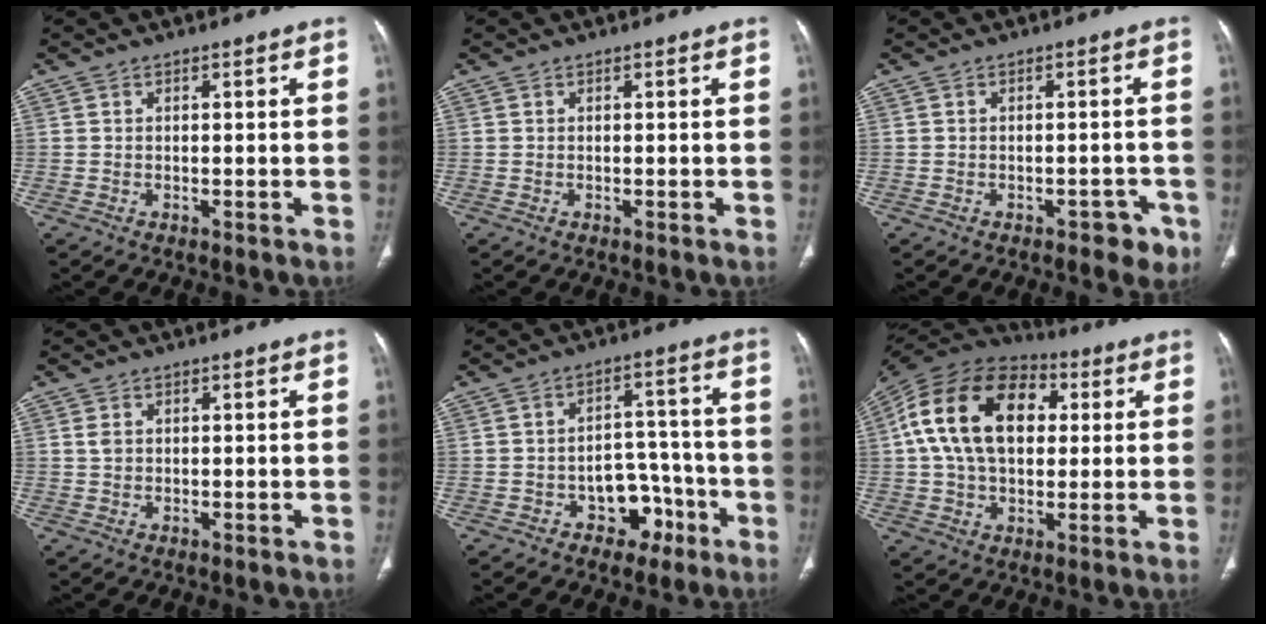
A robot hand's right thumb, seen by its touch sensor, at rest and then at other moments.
{"total": 0.0}
{"total": 4.0, "force": [-2.3, 2.3, 2.3], "torque": [-0.011, 0.015, -0.025]}
{"total": 1.7, "force": [0.5, 1.3, 1.0], "torque": [-0.018, -0.003, 0.011]}
{"total": 8.3, "force": [-4.1, 6.1, 3.8], "torque": [-0.014, 0.053, -0.055]}
{"total": 21.4, "force": [4.0, 13.9, 15.7], "torque": [-0.270, 0.017, 0.059]}